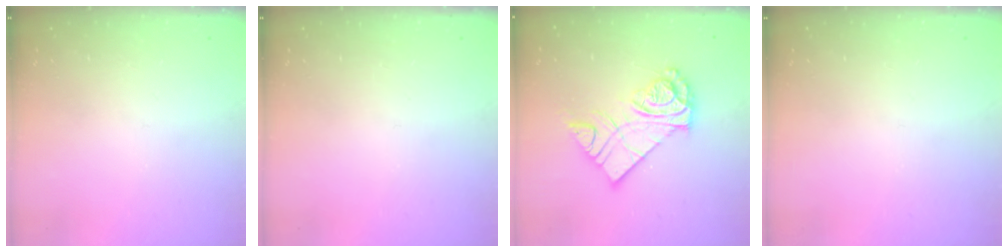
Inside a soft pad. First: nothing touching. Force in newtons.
{"total": 0.0}
{"total": 13.2, "press": 13.1, "slide": 1.3}
{"total": 0.0}